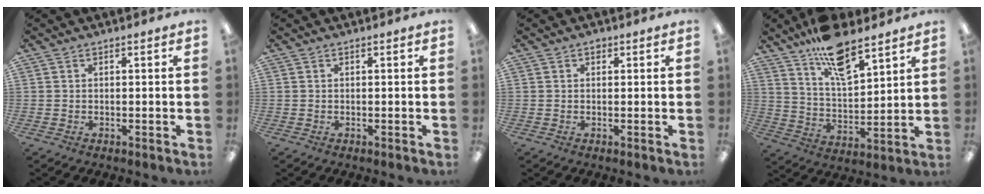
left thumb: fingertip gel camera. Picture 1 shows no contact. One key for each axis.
{"total": 0.0}
{"total": 0.9, "fx": 0.5, "fy": 0.6, "fz": 0.5, "tx": -0.003, "ty": -0.001, "tz": 0.006}
{"total": 13.5, "fx": 10.5, "fy": 4.7, "fz": 7.2, "tx": -0.123, "ty": -0.058, "tz": 0.185}